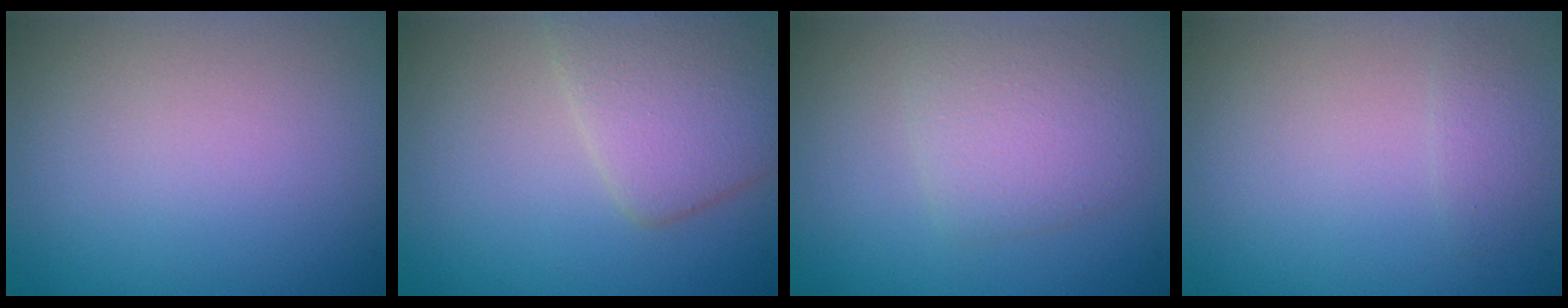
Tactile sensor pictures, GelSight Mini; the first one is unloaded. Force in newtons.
{"total": 4.4, "press": 4.4, "slide": 0.1}
{"total": 2.9, "press": 2.9, "slide": 0.0}
{"total": 1.1, "press": 1.1, "slide": 0.0}